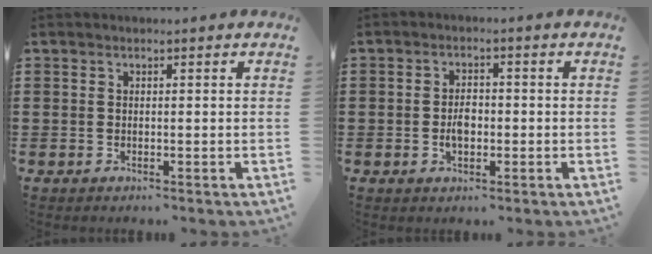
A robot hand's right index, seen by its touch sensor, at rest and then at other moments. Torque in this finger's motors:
{"motor_torque": [2.14, 0.00, 0.36, 0.10]}